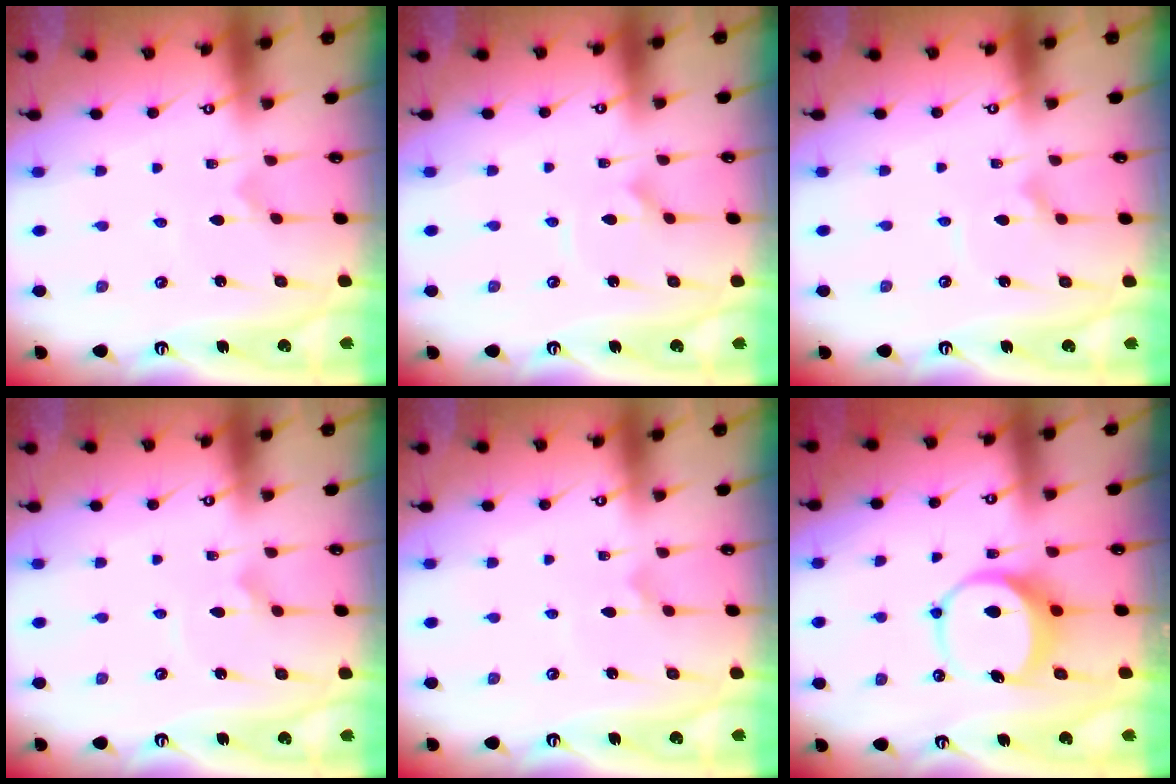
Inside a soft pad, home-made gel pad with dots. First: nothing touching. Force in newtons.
{"total": 2.4, "press": 2.4, "slide": 0.1}
{"total": 2.2, "press": 2.2, "slide": 0.2}
{"total": 2.2, "press": 2.2, "slide": 0.1}
{"total": 2.9, "press": 2.9, "slide": 0.1}
{"total": 8.8, "press": 8.6, "slide": 1.3}